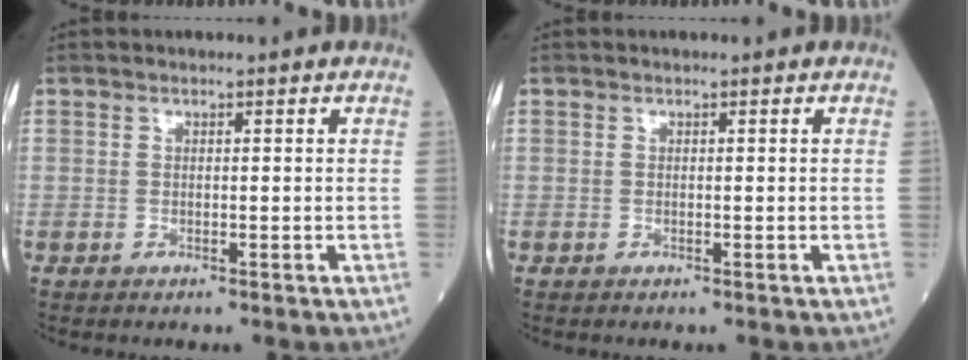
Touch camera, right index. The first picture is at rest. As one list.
[{"total": 0.0}]